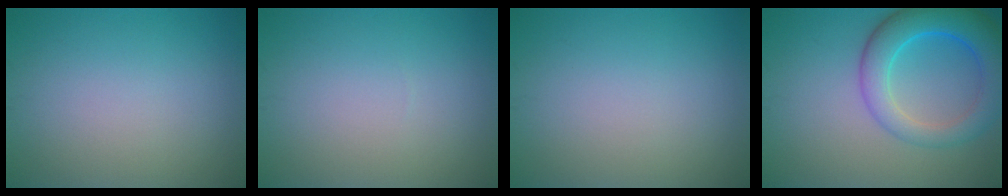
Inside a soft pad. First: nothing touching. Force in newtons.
{"total": 0.0}
{"total": 0.0}
{"total": 7.0, "press": 7.0, "slide": 0.5}